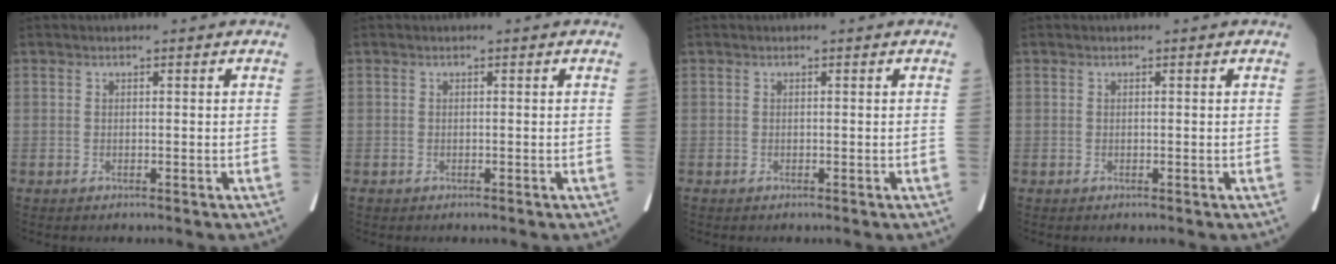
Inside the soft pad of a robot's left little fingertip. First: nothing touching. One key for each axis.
{"total": 0.0}
{"total": 0.0}
{"total": 0.0}